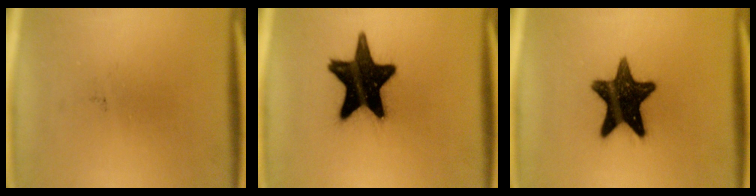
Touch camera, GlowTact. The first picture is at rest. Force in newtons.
{"total": 19.3}
{"total": 15.1}